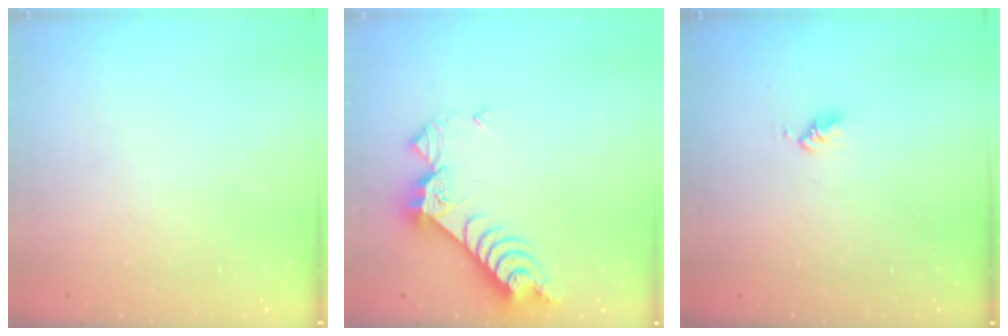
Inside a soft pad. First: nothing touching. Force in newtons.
{"total": 8.4, "press": 8.4, "slide": 1.0}
{"total": 2.6, "press": 2.6, "slide": 0.4}